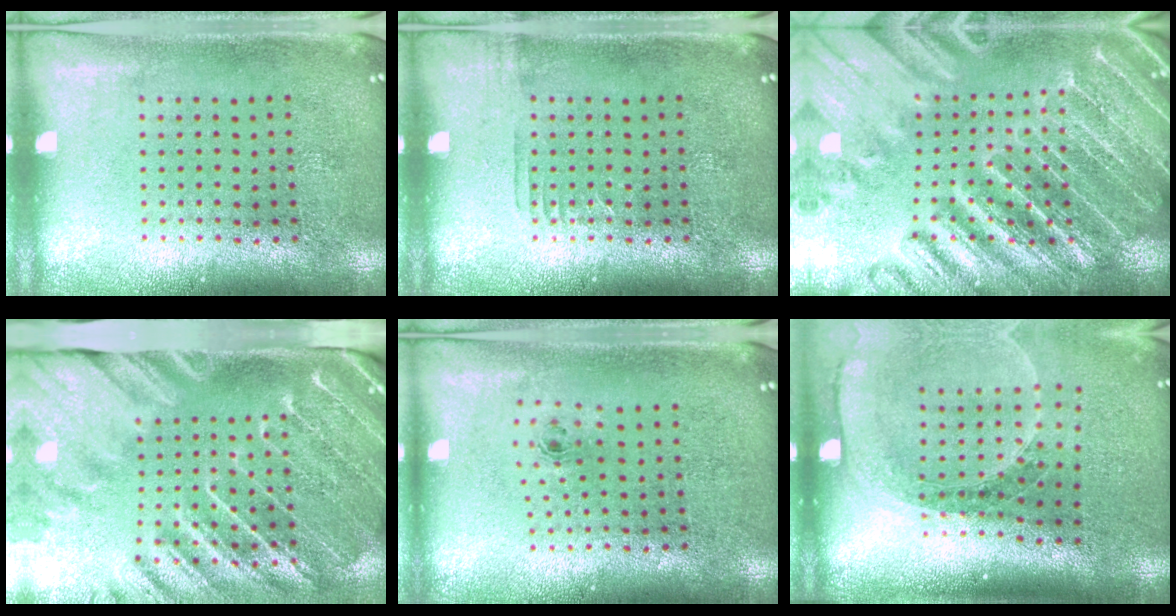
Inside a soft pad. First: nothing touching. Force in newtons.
{"total": 0.7, "press": 0.6, "slide": 0.2}
{"total": 4.3, "press": 4.0, "slide": 1.6}
{"total": 4.0, "press": 3.3, "slide": 2.3}
{"total": 0.7, "press": 0.3, "slide": 0.6}
{"total": 1.8, "press": 1.7, "slide": 0.6}